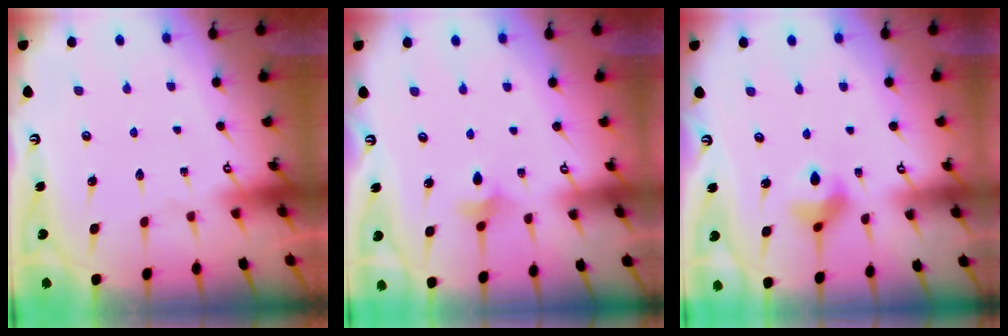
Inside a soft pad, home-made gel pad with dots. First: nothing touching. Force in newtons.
{"total": 3.8, "press": 3.7, "slide": 1.0}
{"total": 6.6, "press": 6.5, "slide": 0.9}